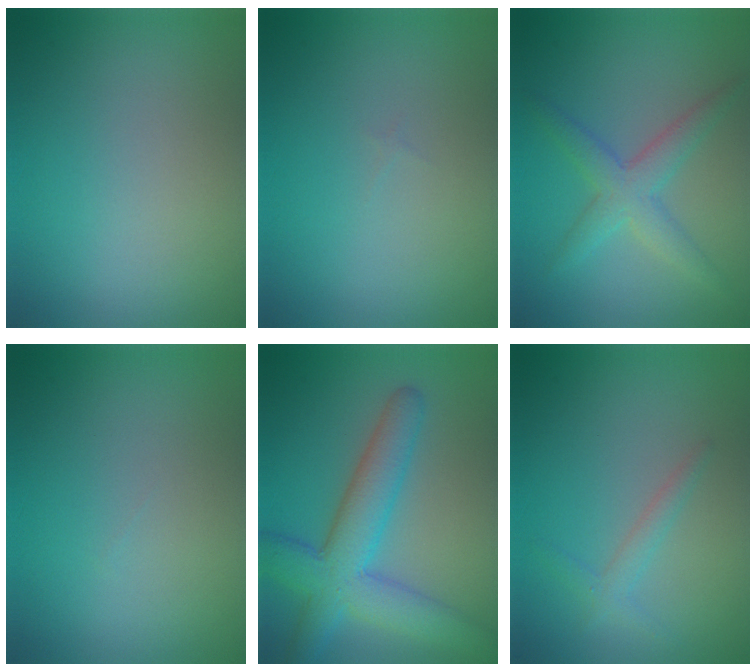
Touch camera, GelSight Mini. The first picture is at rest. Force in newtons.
{"total": 0.0}
{"total": 2.3, "press": 2.3, "slide": 0.1}
{"total": 0.0}
{"total": 6.8, "press": 6.8, "slide": 0.2}
{"total": 1.5, "press": 1.5, "slide": 0.1}